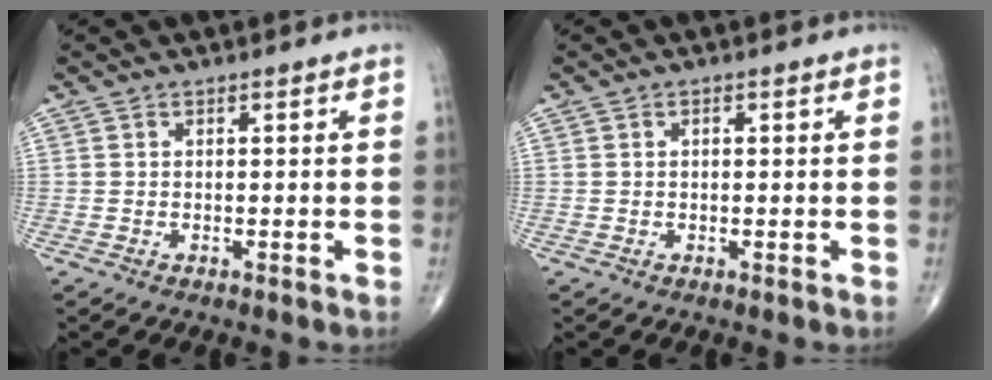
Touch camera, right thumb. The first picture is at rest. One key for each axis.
{"total": 0.5, "fx": 0.1, "fy": 0.2, "fz": 0.5, "tx": -0.009, "ty": 0.000, "tz": 0.002}